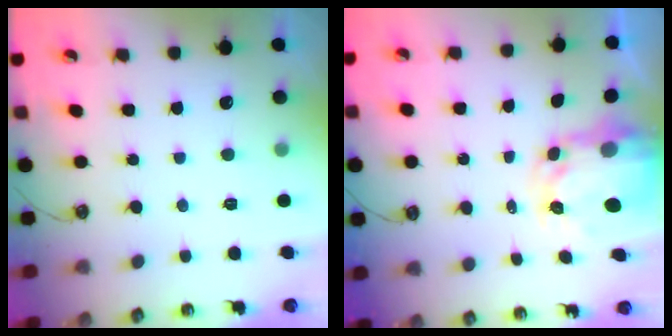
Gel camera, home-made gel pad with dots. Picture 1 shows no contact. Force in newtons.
{"total": 5.2, "press": 5.2, "slide": 0.4}